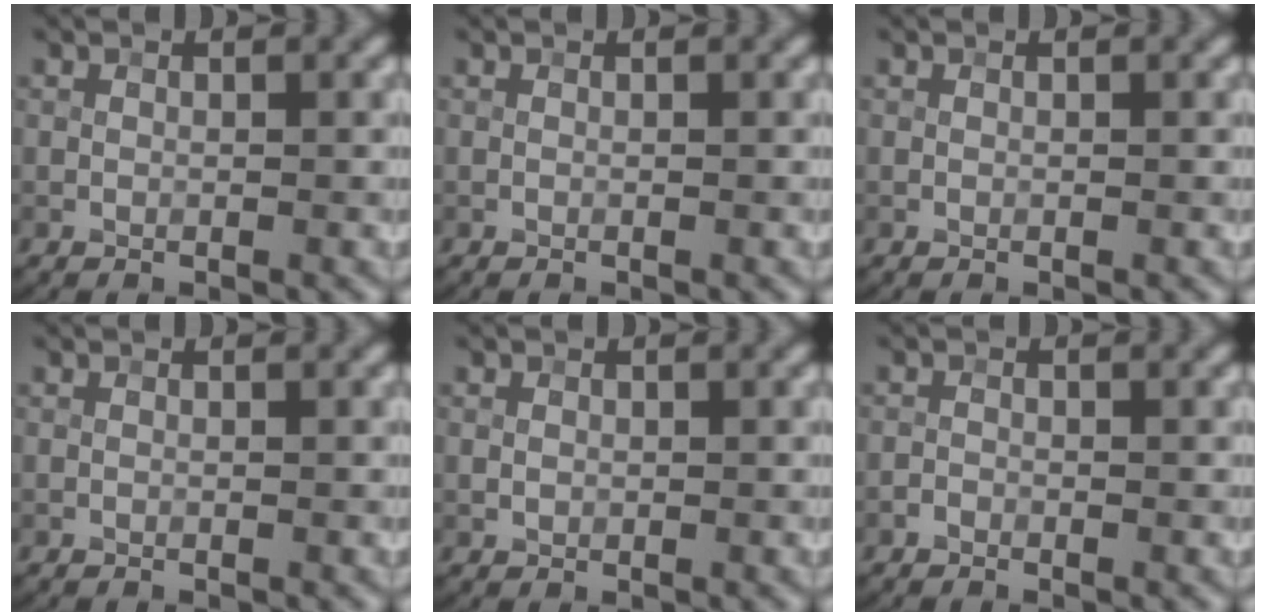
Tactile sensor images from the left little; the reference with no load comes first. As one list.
[{"total": 0.0}, {"total": 0.0}, {"total": 0.0}, {"total": 0.7, "force": [0.1, 0.7, 0.2], "torque": [-0.004, 0.000, 0.003]}, {"total": 0.7, "force": [-0.5, 0.4, 0.2], "torque": [-0.002, 0.001, -0.012]}]